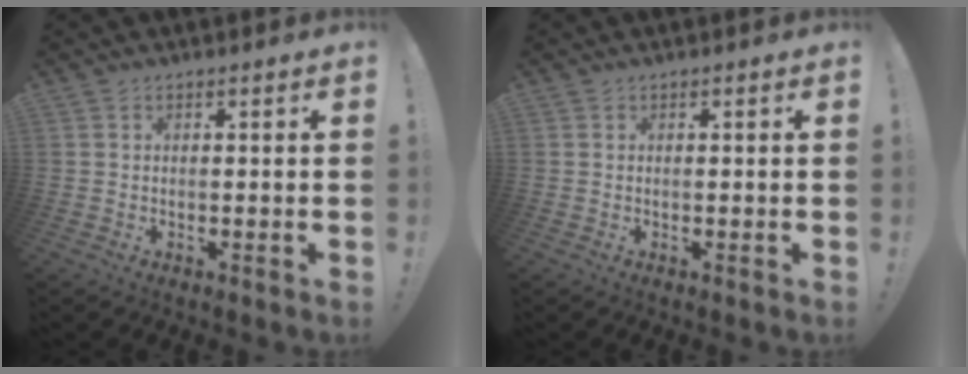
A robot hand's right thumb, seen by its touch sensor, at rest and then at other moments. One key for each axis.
{"total": 0.0}